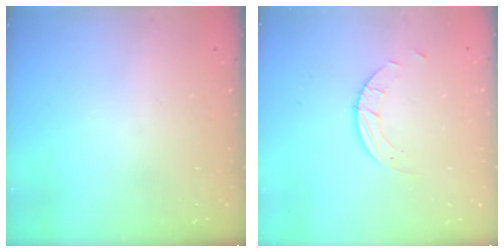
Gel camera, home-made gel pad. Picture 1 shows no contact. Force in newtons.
{"total": 2.6, "press": 2.6, "slide": 0.3}